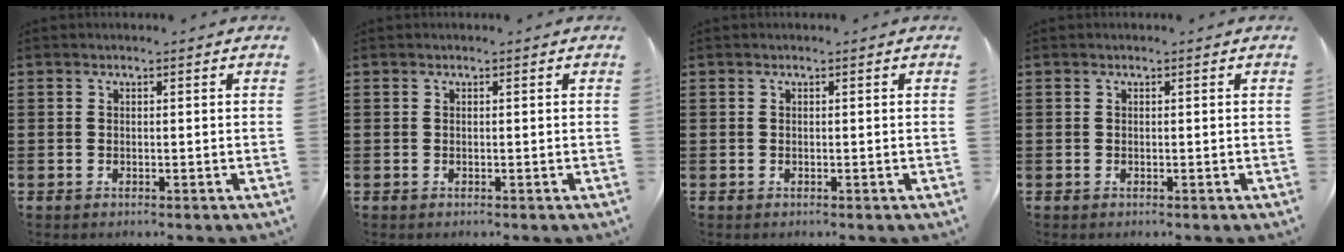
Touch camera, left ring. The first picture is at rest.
{"total": 0.0}
{"total": 0.0}
{"total": 0.0}